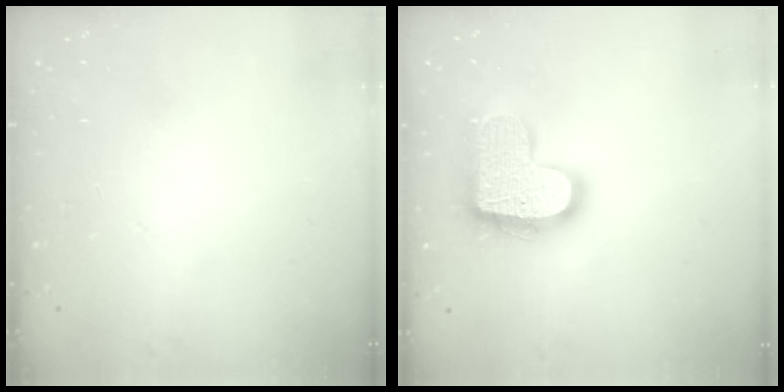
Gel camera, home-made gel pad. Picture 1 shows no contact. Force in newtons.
{"total": 17.4, "press": 17.4, "slide": 0.9}